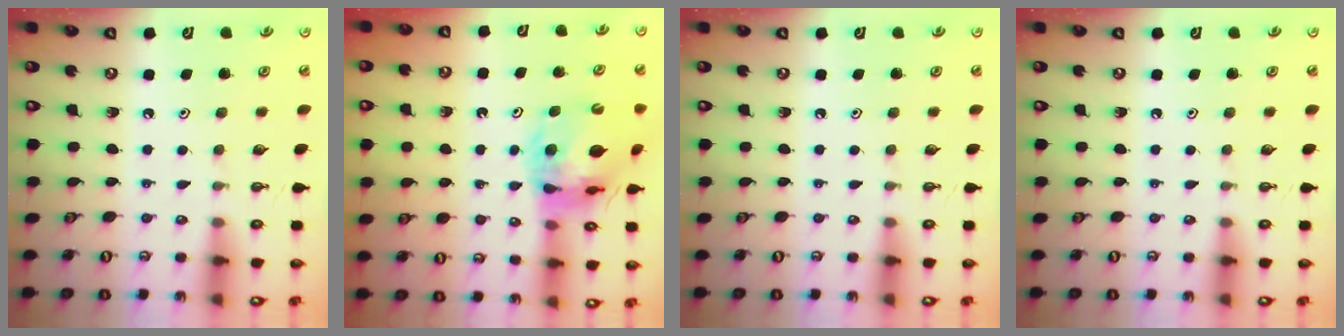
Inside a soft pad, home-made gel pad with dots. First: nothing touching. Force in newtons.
{"total": 14.7, "press": 14.6, "slide": 1.6}
{"total": 0.0}
{"total": 0.0}